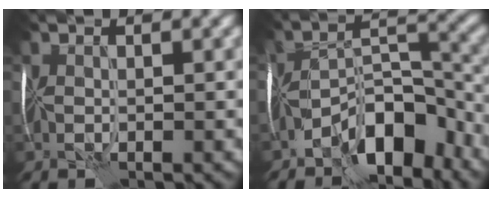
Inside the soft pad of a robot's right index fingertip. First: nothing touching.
{"total": 6.4, "force": [-4.8, 2.5, 3.6], "torque": [-0.039, 0.015, -0.096]}